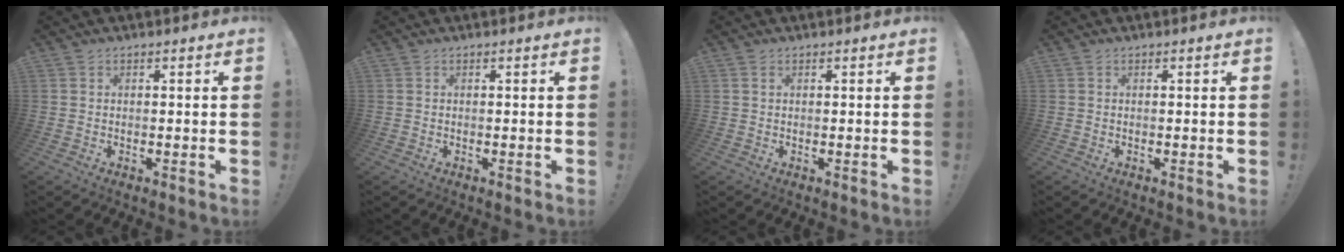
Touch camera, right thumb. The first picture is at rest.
{"total": 0.0}
{"total": 0.6, "force": [0.3, 0.1, 0.5], "torque": [-0.011, 0.001, 0.006]}
{"total": 0.0}